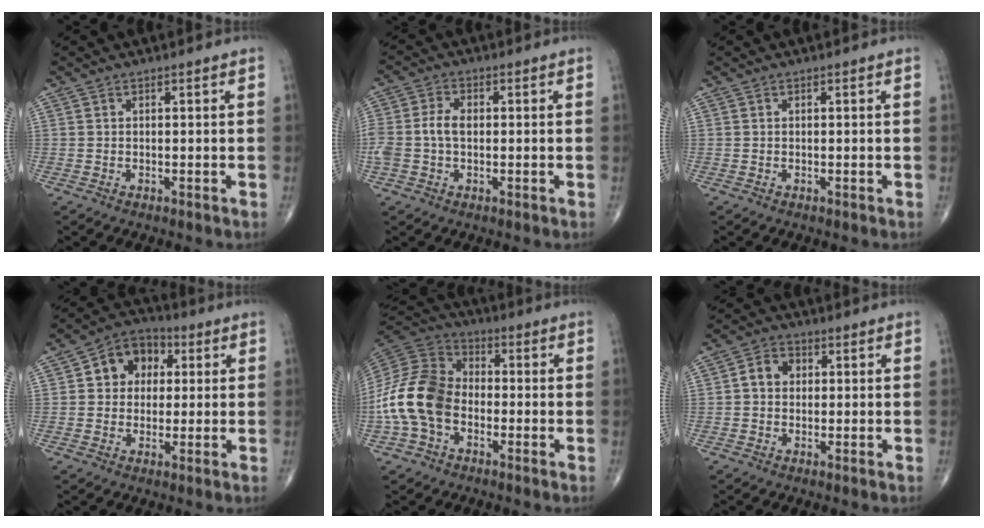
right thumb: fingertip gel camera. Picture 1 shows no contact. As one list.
[{"total": 6.1, "force": [-0.3, 4.0, 4.6], "torque": [-0.115, 0.019, -0.005]}, {"total": 0.0}, {"total": 9.6, "force": [2.2, 7.7, 5.3], "torque": [-0.046, 0.014, 0.024]}, {"total": 15.9, "force": [-3.4, 11.3, 10.7], "torque": [-0.211, 0.038, -0.075]}, {"total": 4.5, "force": [0.4, 3.7, 2.5], "torque": [-0.030, 0.014, 0.000]}]